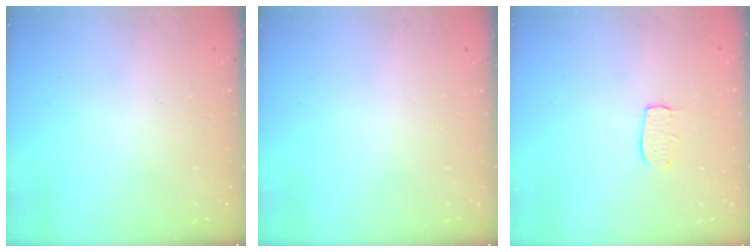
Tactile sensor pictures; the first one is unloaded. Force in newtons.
{"total": 0.0}
{"total": 5.6, "press": 5.6, "slide": 0.4}